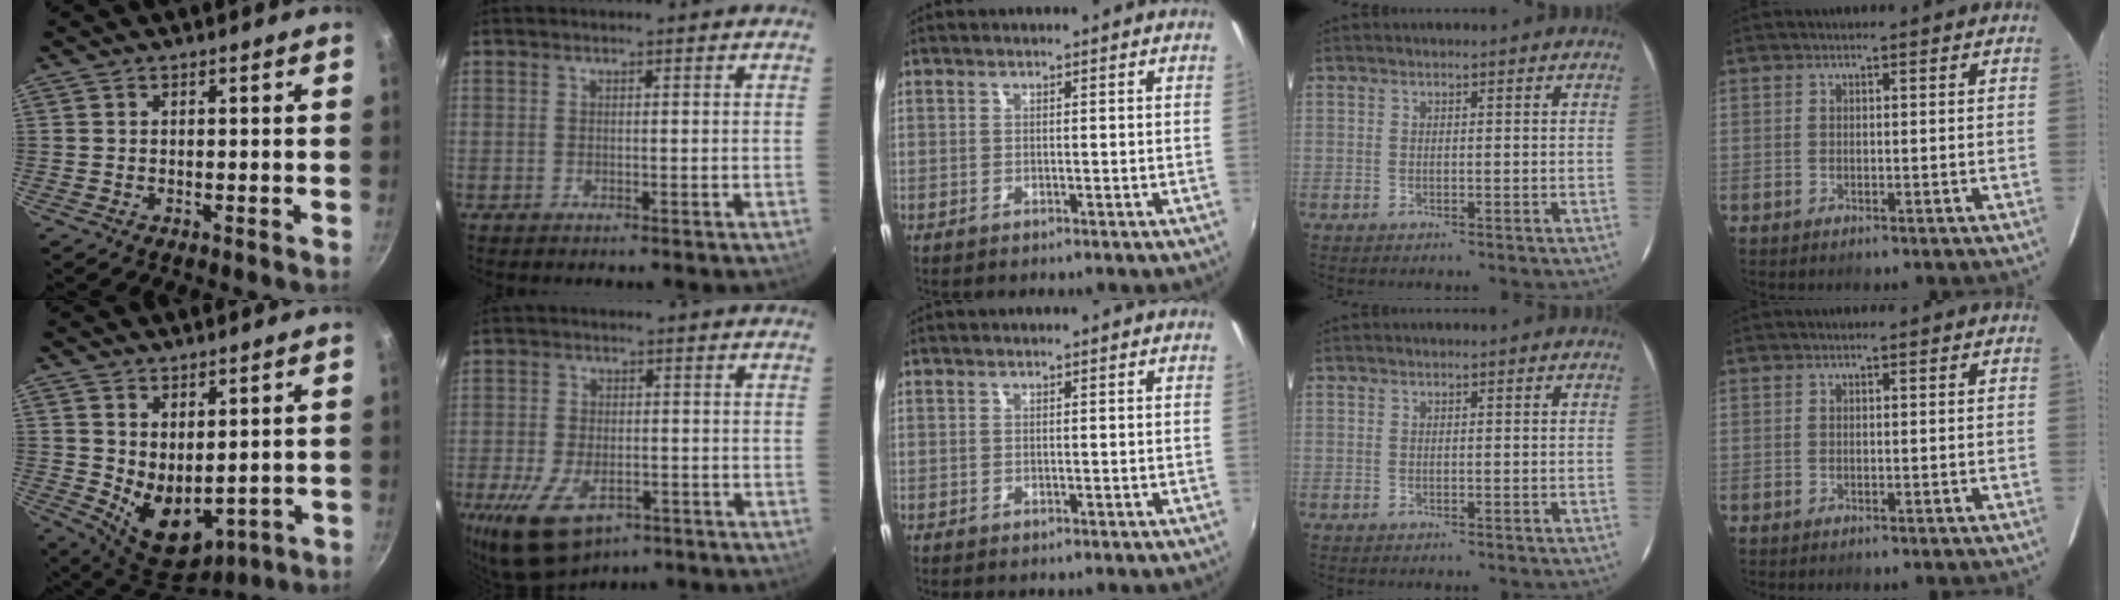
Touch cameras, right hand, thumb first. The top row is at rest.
{"thumb": {"total": 10.0, "force": [1.8, 6.2, 7.6], "torque": [-0.096, -0.039, 0.056]}, "index": {"total": 12.6, "force": [-6.6, 7.0, 8.1], "torque": [-0.180, -0.027, -0.106]}}